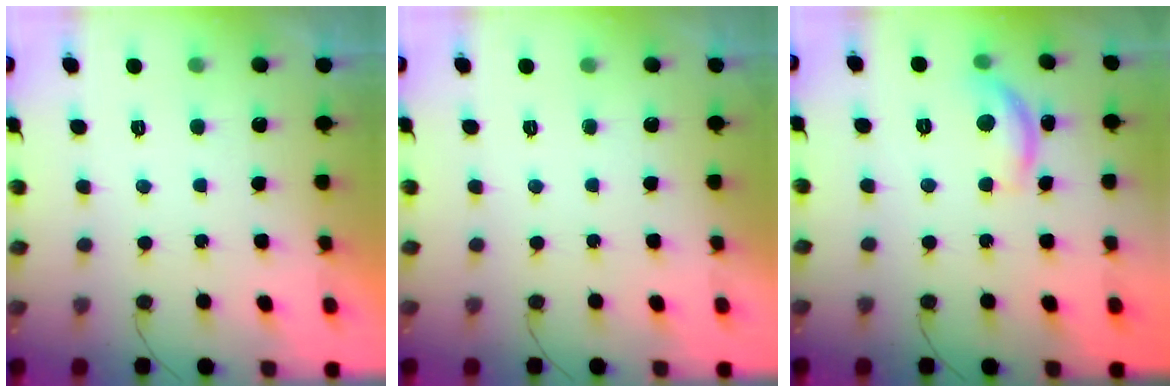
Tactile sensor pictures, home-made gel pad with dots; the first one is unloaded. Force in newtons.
{"total": 0.0}
{"total": 9.7, "press": 9.7, "slide": 0.7}